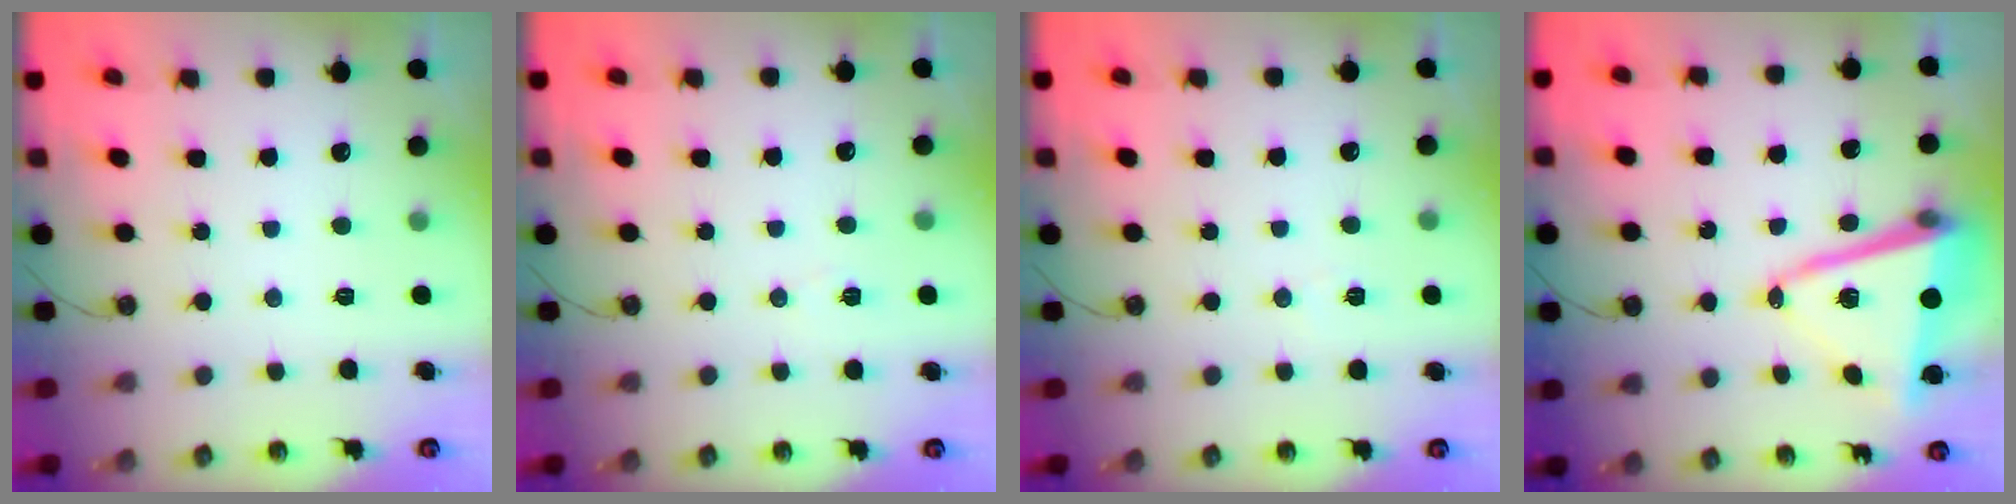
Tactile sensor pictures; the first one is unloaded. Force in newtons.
{"total": 5.4, "press": 3.2, "slide": 4.4}
{"total": 5.3, "press": 3.2, "slide": 4.3}
{"total": 12.7, "press": 12.4, "slide": 2.9}